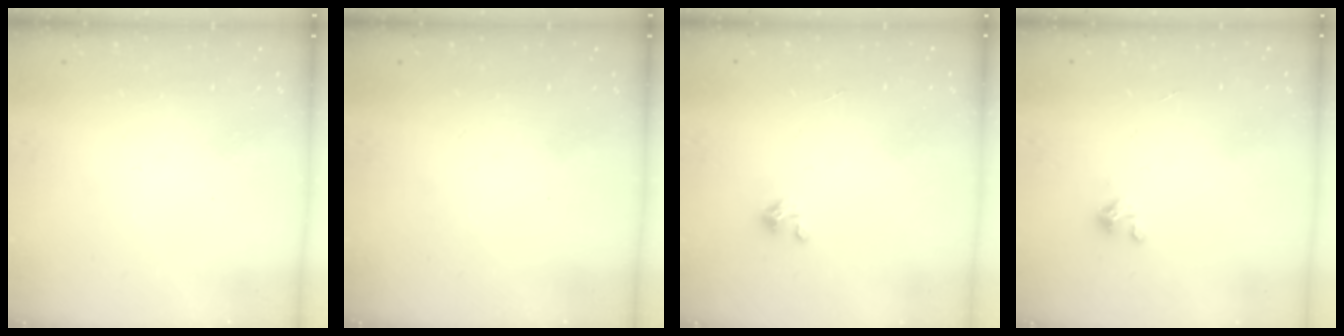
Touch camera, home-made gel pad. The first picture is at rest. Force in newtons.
{"total": 0.0}
{"total": 1.5, "press": 1.5, "slide": 0.1}
{"total": 2.0, "press": 2.0, "slide": 0.2}